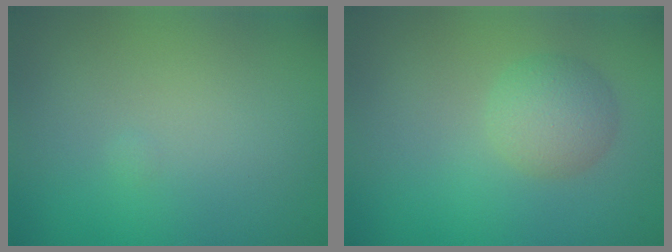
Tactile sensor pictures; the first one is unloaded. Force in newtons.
{"total": 2.7, "press": 2.7, "slide": 0.1}